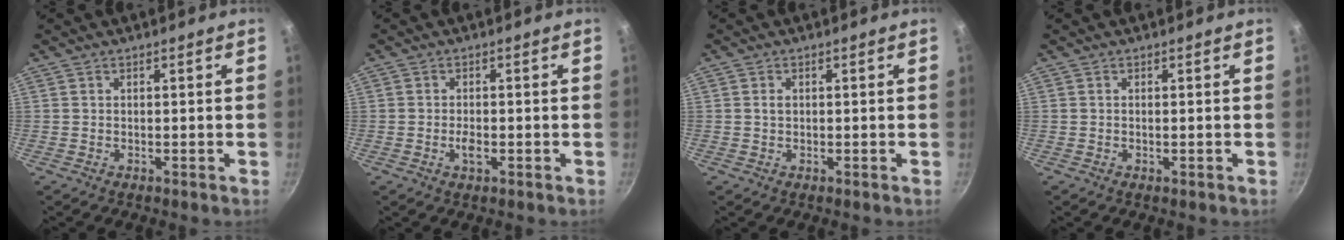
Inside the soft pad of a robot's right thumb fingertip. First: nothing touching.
{"total": 2.4, "force": [-0.7, 1.2, 1.9], "torque": [-0.035, 0.006, -0.014]}
{"total": 1.3, "force": [0.1, 0.9, 0.8], "torque": [-0.013, 0.004, 0.002]}
{"total": 0.0}